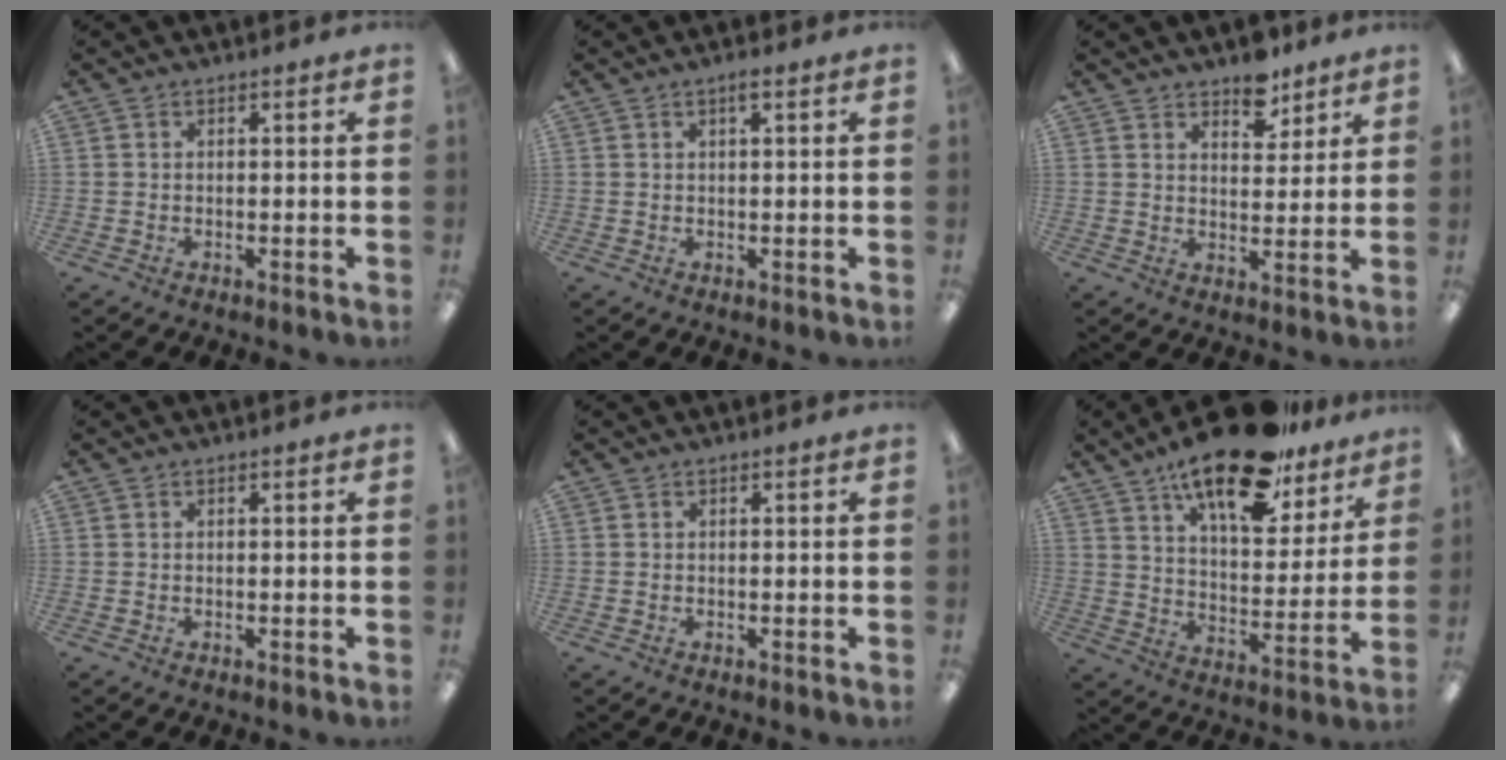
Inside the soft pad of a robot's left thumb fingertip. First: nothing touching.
{"total": 1.6, "force": [1.0, 0.2, 1.3], "torque": [-0.019, -0.001, 0.014]}
{"total": 6.6, "force": [5.4, 3.1, 2.3], "torque": [-0.012, -0.034, 0.092]}
{"total": 0.0}
{"total": 0.0}
{"total": 20.3, "force": [15.0, 7.4, 11.4], "torque": [-0.182, -0.086, 0.253]}